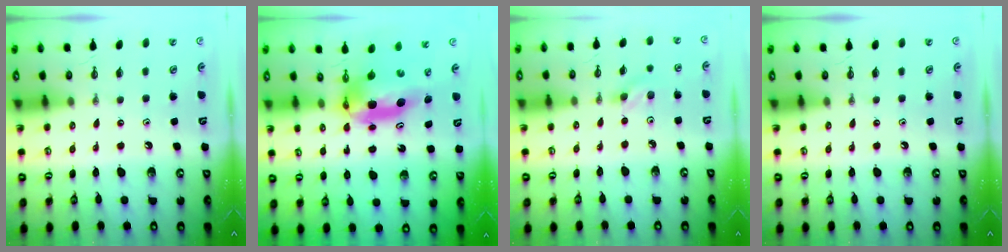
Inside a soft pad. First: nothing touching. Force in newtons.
{"total": 6.7, "press": 6.6, "slide": 1.1}
{"total": 4.3, "press": 3.9, "slide": 1.9}
{"total": 0.0}